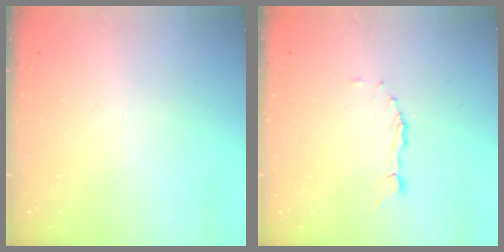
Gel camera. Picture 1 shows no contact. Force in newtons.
{"total": 1.5, "press": 1.5, "slide": 0.2}